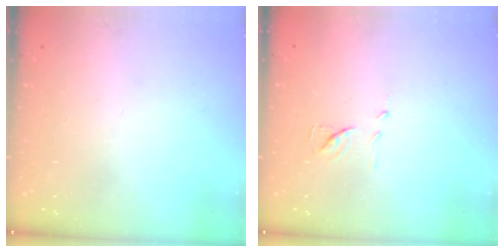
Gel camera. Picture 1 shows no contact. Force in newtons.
{"total": 7.0, "press": 7.0, "slide": 0.3}